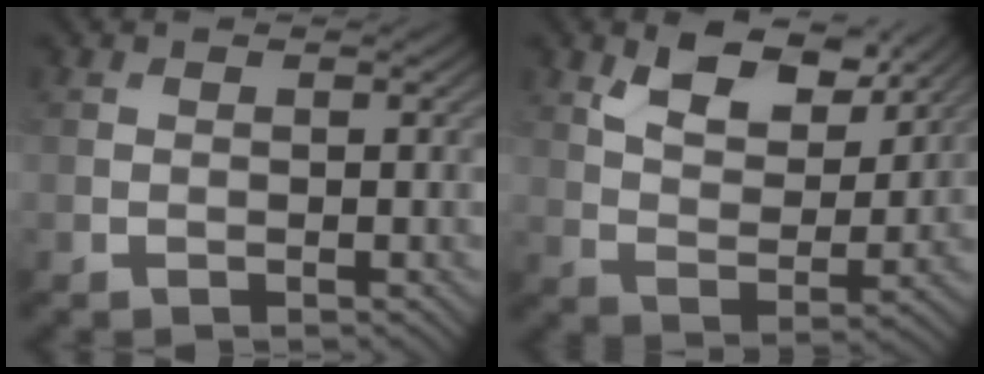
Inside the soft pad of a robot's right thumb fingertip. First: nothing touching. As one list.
[{"total": 8.6, "force": [5.3, 4.0, 5.5], "torque": [-0.110, -0.005, 0.096]}]